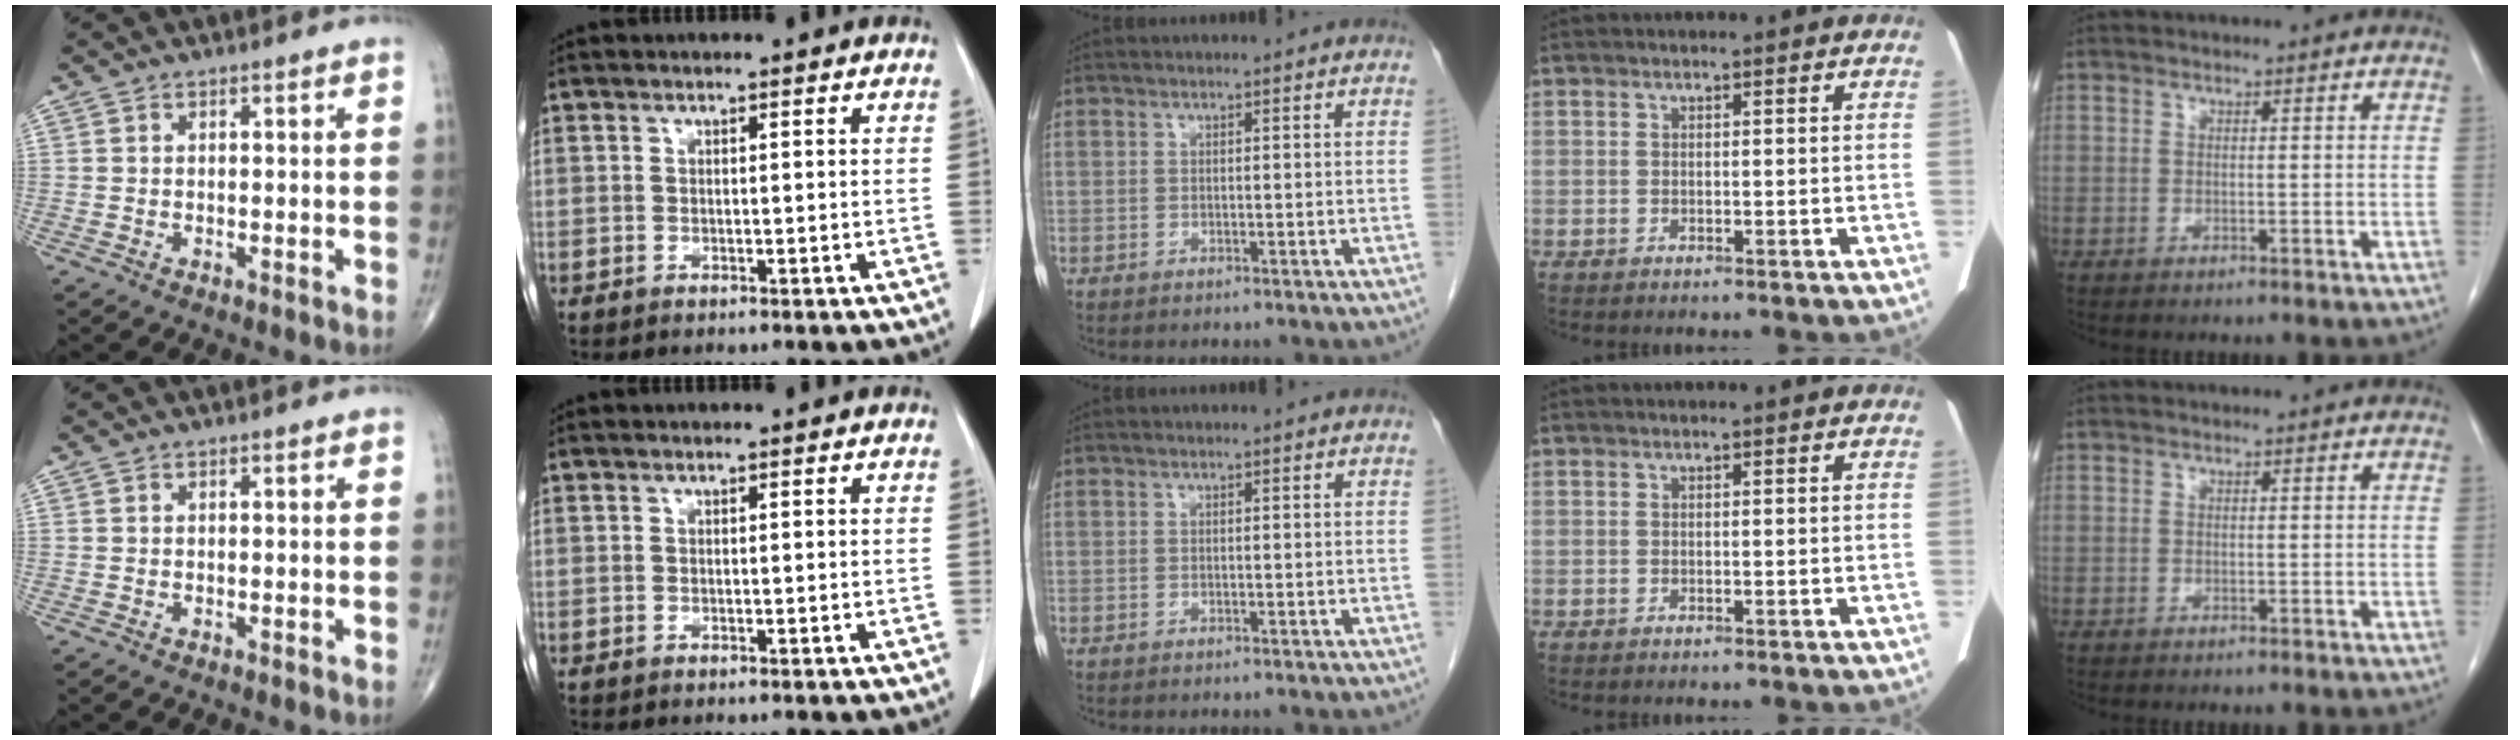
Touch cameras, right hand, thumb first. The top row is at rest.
{}